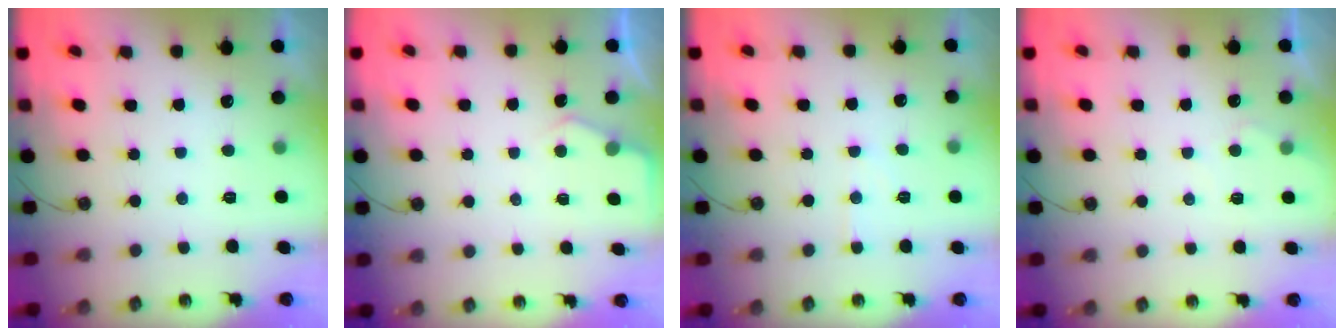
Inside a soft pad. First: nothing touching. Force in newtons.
{"total": 3.7, "press": 3.6, "slide": 0.6}
{"total": 4.7, "press": 4.6, "slide": 0.6}
{"total": 3.6, "press": 3.6, "slide": 0.5}